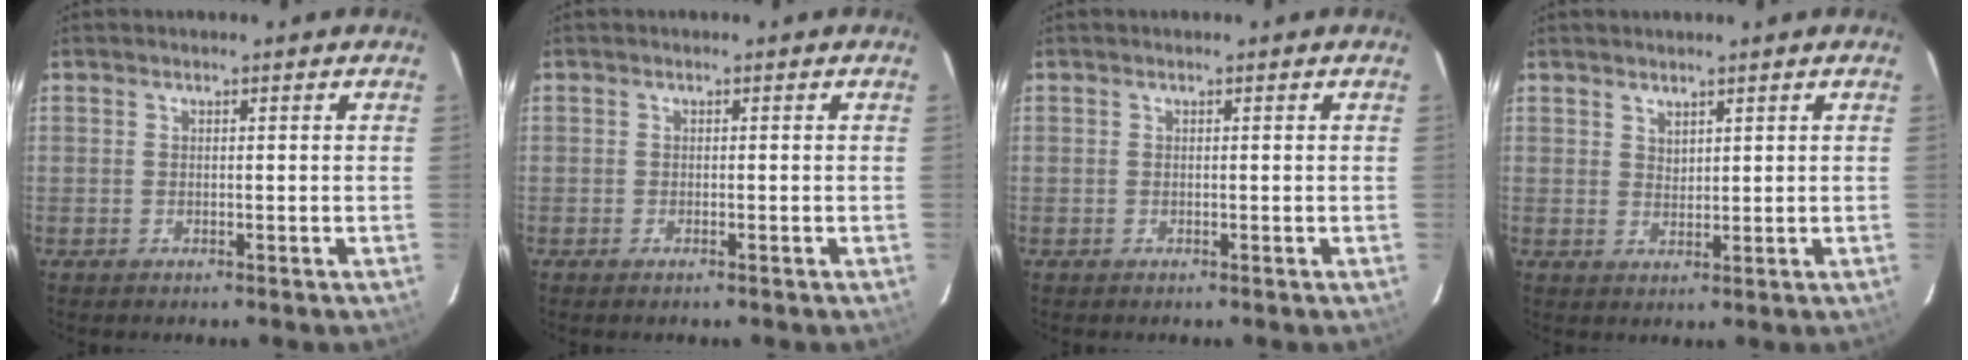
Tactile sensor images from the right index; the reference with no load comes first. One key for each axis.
{"total": 0.6, "fx": -0.5, "fy": 0.0, "fz": 0.4, "tx": -0.007, "ty": 0.001, "tz": -0.009}
{"total": 0.0}
{"total": 2.0, "fx": 1.7, "fy": 0.9, "fz": 0.5, "tx": -0.005, "ty": 0.001, "tz": 0.032}